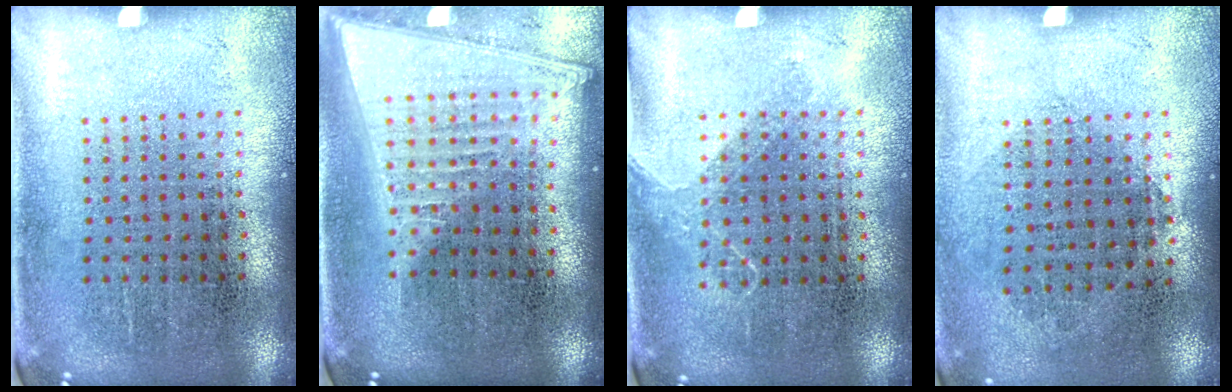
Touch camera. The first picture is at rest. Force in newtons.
{"total": 2.0, "press": 1.7, "slide": 1.0}
{"total": 1.1, "press": 0.8, "slide": 0.7}
{"total": 0.9, "press": 0.8, "slide": 0.4}